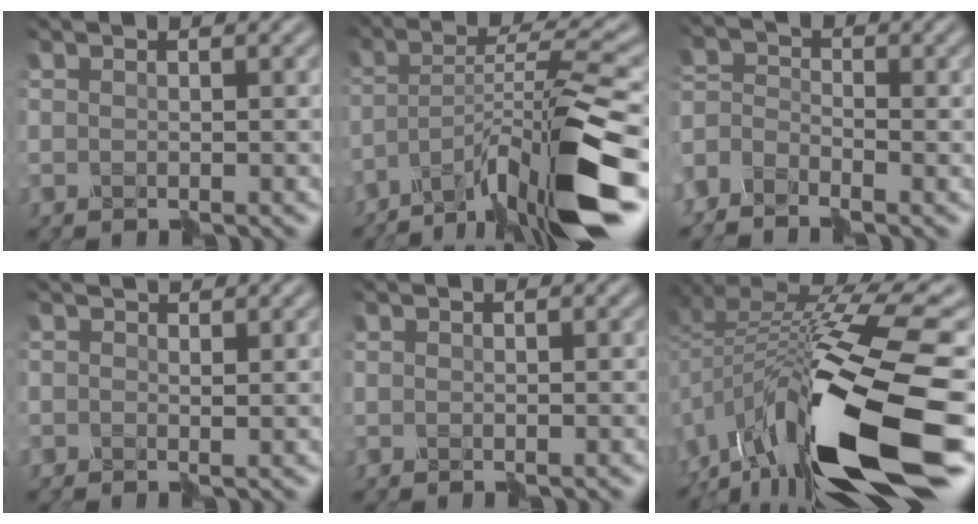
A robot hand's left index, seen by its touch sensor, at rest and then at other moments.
{"total": 11.6, "force": [-7.5, 1.6, 8.6], "torque": [-0.147, 0.024, -0.134]}
{"total": 3.7, "force": [-3.3, 1.6, 0.9], "torque": [-0.038, 0.005, -0.076]}
{"total": 0.5, "force": [0.4, 0.3, -0.1], "torque": [-0.005, 0.008, 0.005]}
{"total": 0.0}
{"total": 16.0, "force": [-7.4, 4.6, 13.4], "torque": [-0.236, 0.007, -0.131]}